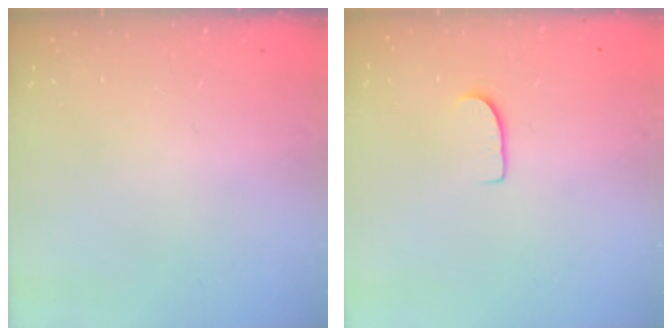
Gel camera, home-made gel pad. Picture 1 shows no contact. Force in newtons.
{"total": 6.1, "press": 6.1, "slide": 0.5}